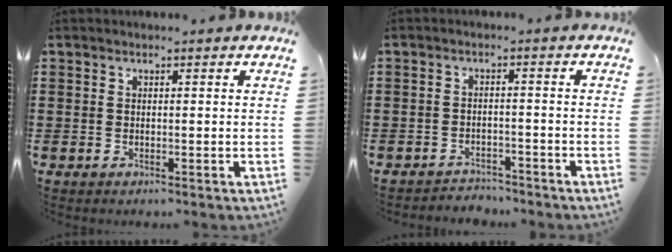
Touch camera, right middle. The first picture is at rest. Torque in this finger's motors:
{"motor_torque": [0.02, -0.07, -0.01, -0.02]}